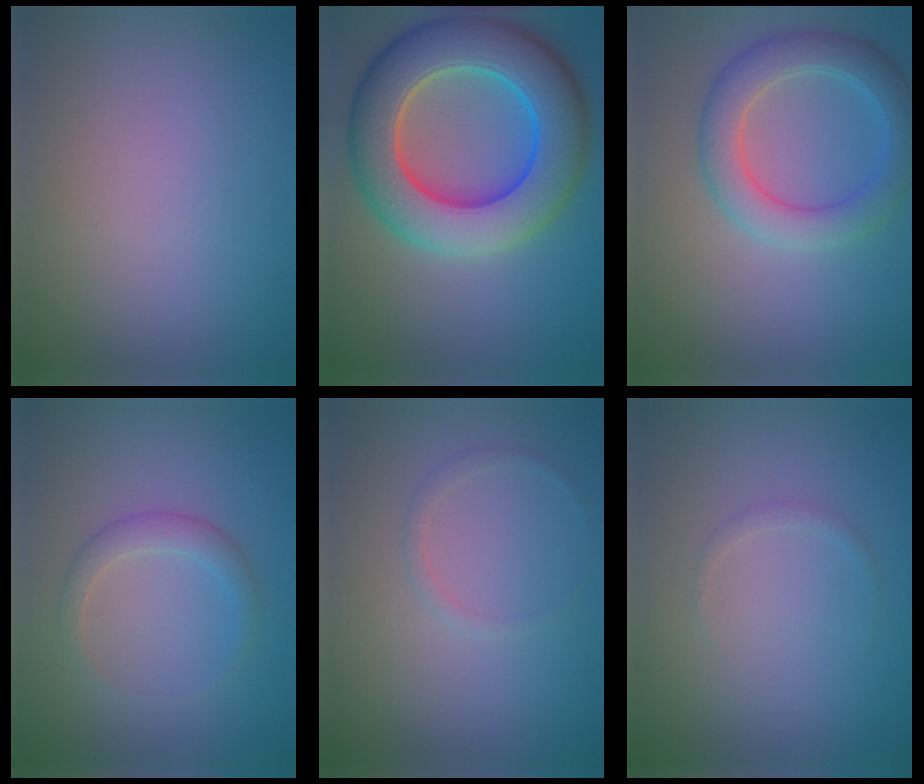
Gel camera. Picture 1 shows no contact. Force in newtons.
{"total": 11.9, "press": 11.9, "slide": 0.3}
{"total": 4.6, "press": 4.6, "slide": 0.2}
{"total": 1.9, "press": 1.9, "slide": 0.1}
{"total": 0.8, "press": 0.8, "slide": 0.0}
{"total": 0.6, "press": 0.6, "slide": 0.1}